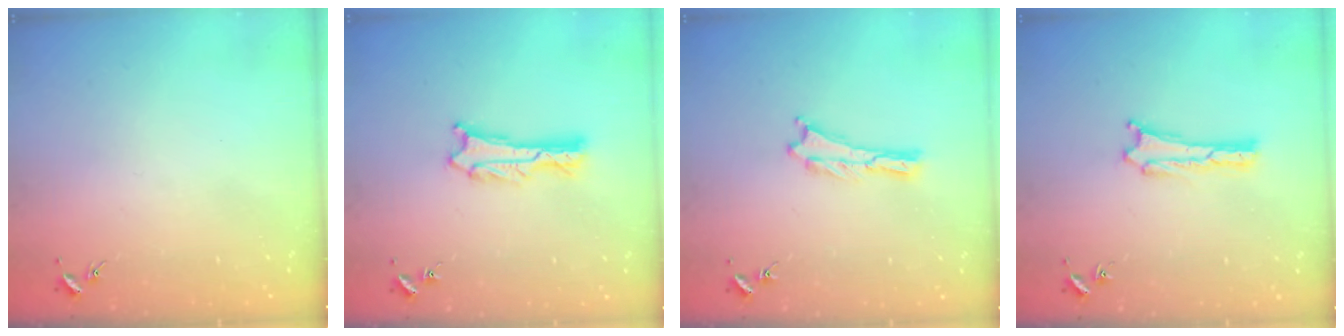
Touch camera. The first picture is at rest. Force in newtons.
{"total": 1.1, "press": 1.1, "slide": 0.2}
{"total": 0.0}
{"total": 0.0}